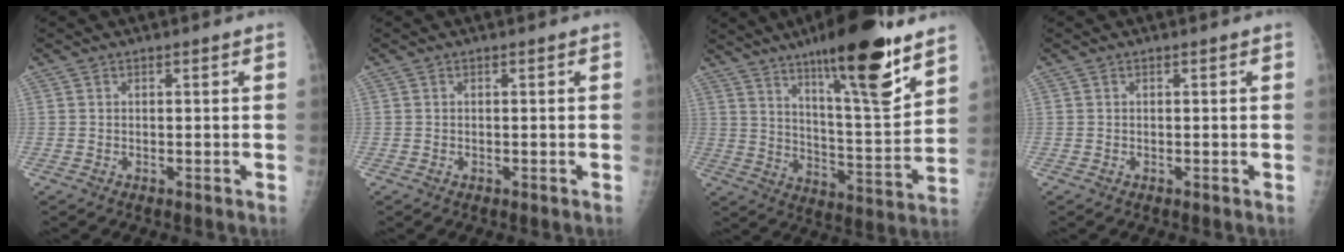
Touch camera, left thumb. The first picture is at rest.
{"total": 0.0}
{"total": 20.4, "force": [13.1, 3.9, 15.1], "torque": [-0.205, -0.076, 0.208]}
{"total": 0.0}